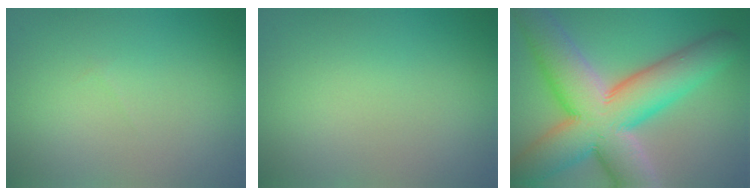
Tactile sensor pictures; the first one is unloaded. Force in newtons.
{"total": 0.0}
{"total": 13.9, "press": 13.8, "slide": 0.8}